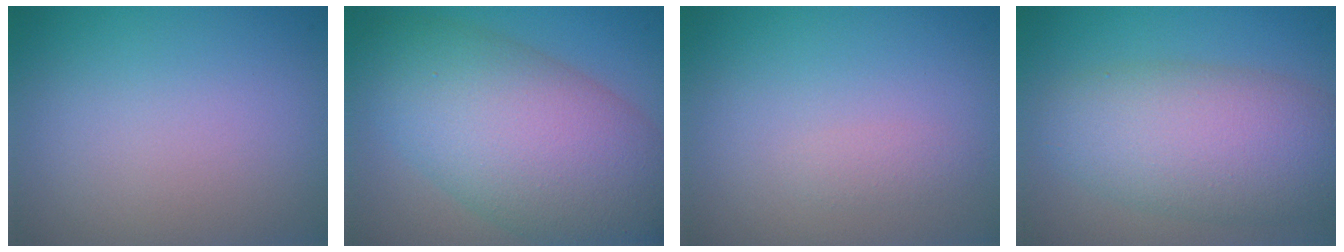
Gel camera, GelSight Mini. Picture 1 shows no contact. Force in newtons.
{"total": 11.5, "press": 11.4, "slide": 0.3}
{"total": 0.8, "press": 0.8, "slide": 0.0}
{"total": 7.7, "press": 7.7, "slide": 0.3}